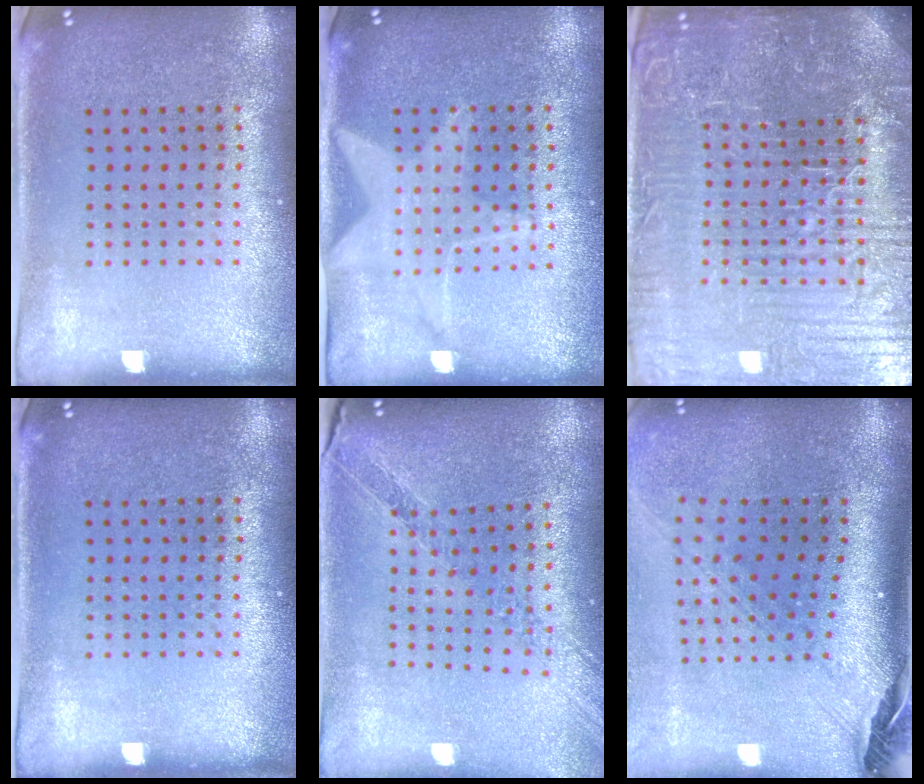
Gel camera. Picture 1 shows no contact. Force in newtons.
{"total": 1.5, "press": 1.5, "slide": 0.3}
{"total": 6.8, "press": 6.1, "slide": 3.0}
{"total": 0.0}
{"total": 1.1, "press": 1.1, "slide": 0.2}
{"total": 3.0, "press": 2.2, "slide": 2.1}